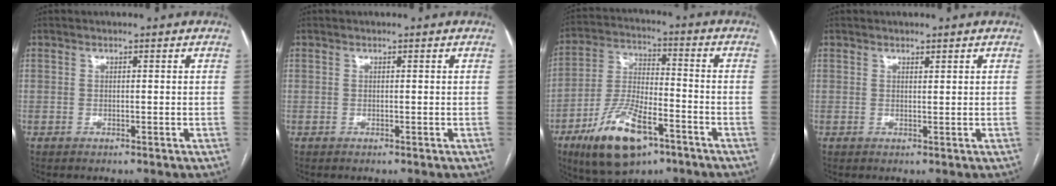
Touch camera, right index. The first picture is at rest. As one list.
[{"total": 0.0}, {"total": 14.8, "force": [-8.1, 5.3, 11.1], "torque": [-0.229, -0.009, -0.139]}, {"total": 0.5, "force": [0.5, 0.0, 0.2], "torque": [-0.006, -0.004, 0.008]}]